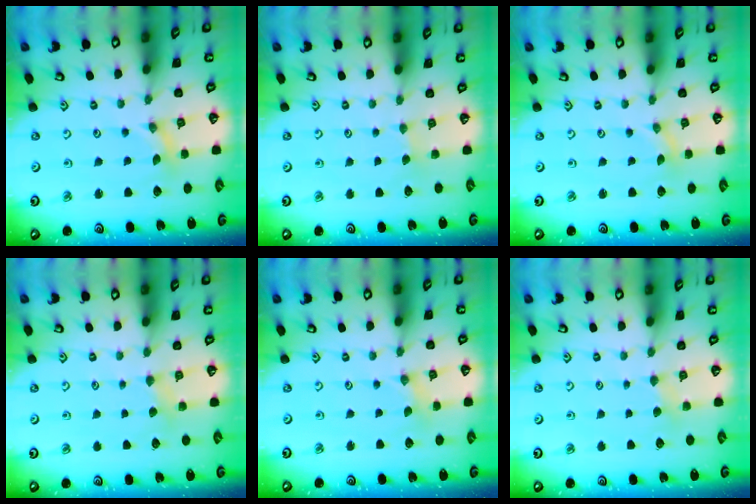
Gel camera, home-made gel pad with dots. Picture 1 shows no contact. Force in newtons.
{"total": 2.0, "press": 2.0, "slide": 0.5}
{"total": 0.0}
{"total": 2.9, "press": 2.8, "slide": 0.5}
{"total": 0.8, "press": 0.8, "slide": 0.2}
{"total": 2.8, "press": 2.8, "slide": 0.5}